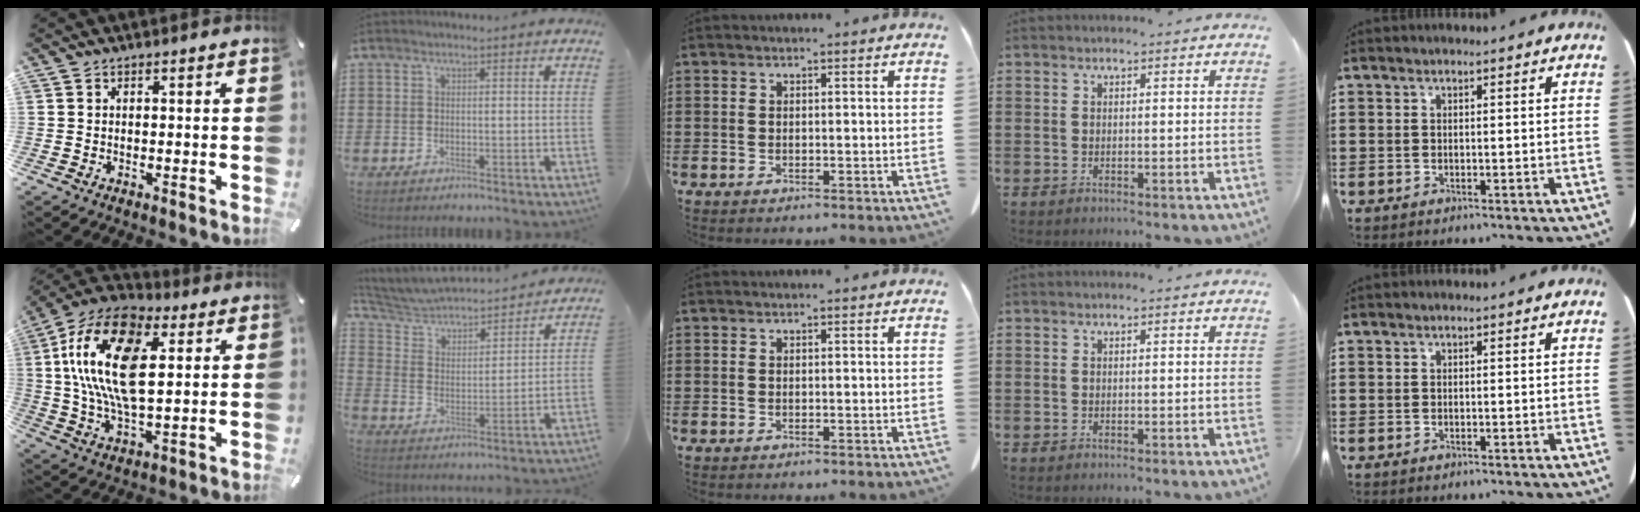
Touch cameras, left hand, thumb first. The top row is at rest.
{"thumb": {"total": 21.0, "force": [5.2, 11.5, 16.8], "torque": [-0.370, 0.000, 0.082]}, "index": {"total": 4.4, "force": [4.3, 0.7, 0.4], "torque": [-0.034, -0.039, 0.064]}}